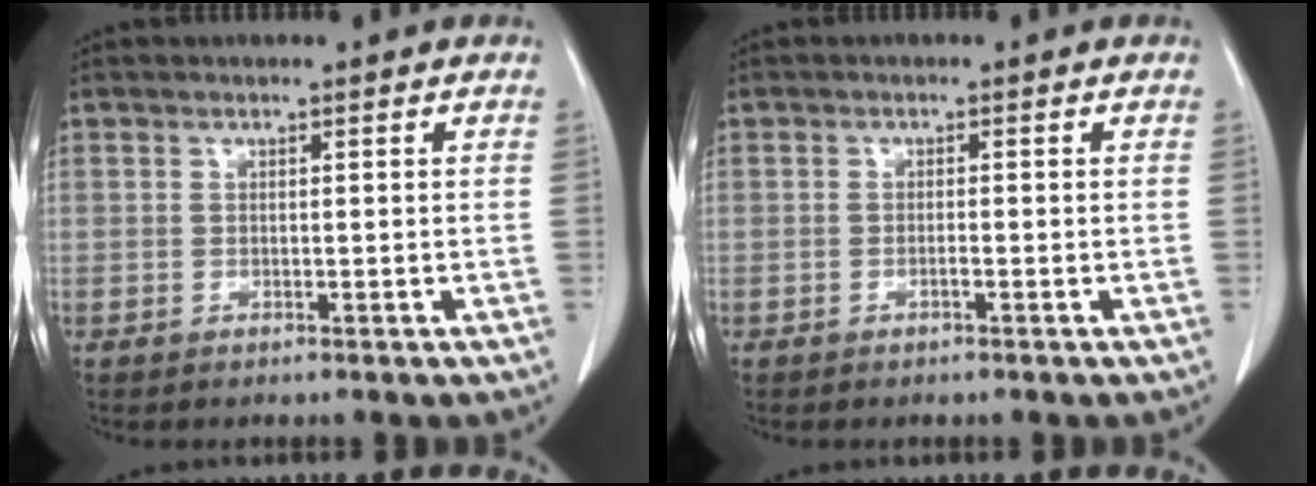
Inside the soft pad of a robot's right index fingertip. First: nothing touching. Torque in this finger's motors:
{"motor_torque": [-0.18, 0.02, -0.09, -0.01]}